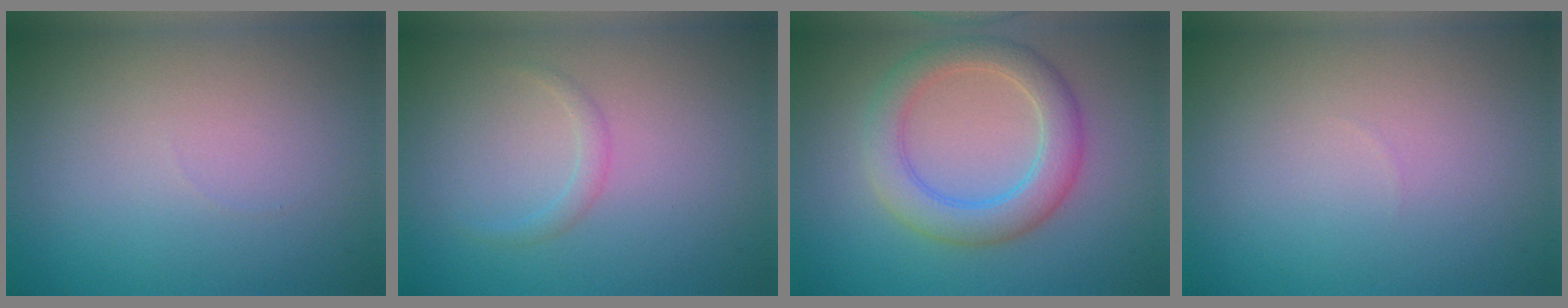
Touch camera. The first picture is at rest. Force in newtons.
{"total": 0.9, "press": 0.9, "slide": 0.1}
{"total": 4.5, "press": 4.5, "slide": 0.1}
{"total": 0.0}